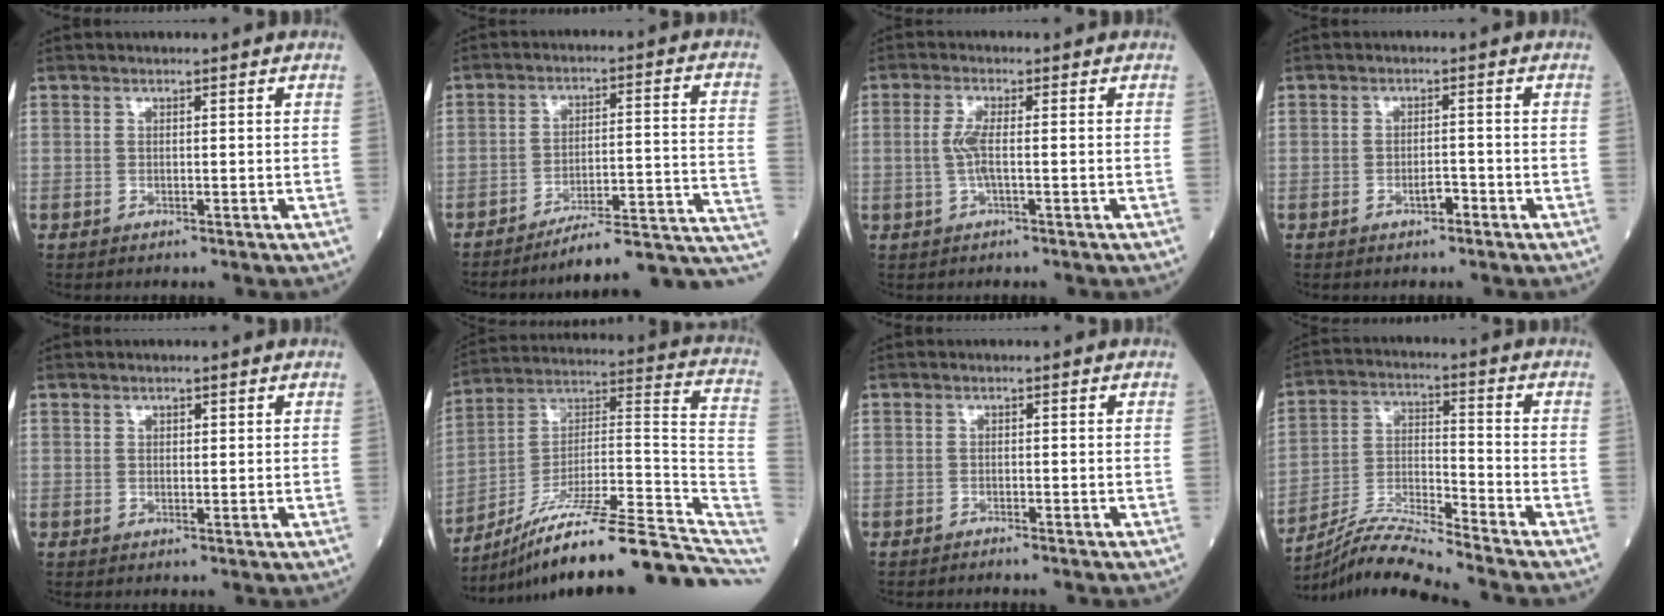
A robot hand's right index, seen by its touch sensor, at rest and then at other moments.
{"total": 16.0, "force": [-14.4, 0.3, 7.0], "torque": [-0.041, 0.040, -0.196]}
{"total": 3.3, "force": [-0.2, 0.4, 3.2], "torque": [-0.076, -0.003, -0.008]}
{"total": 1.9, "force": [-1.1, 0.7, 1.3], "torque": [-0.020, 0.003, -0.019]}
{"total": 0.9, "force": [0.5, 0.5, 0.5], "torque": [-0.005, -0.003, 0.007]}
{"total": 26.9, "force": [-20.9, 3.4, 16.6], "torque": [-0.169, 0.034, -0.324]}
{"total": 1.8, "force": [-1.6, 0.0, 0.8], "torque": [-0.012, 0.000, -0.019]}
{"total": 10.1, "force": [-9.5, -1.8, 3.0], "torque": [-0.064, -0.001, -0.177]}